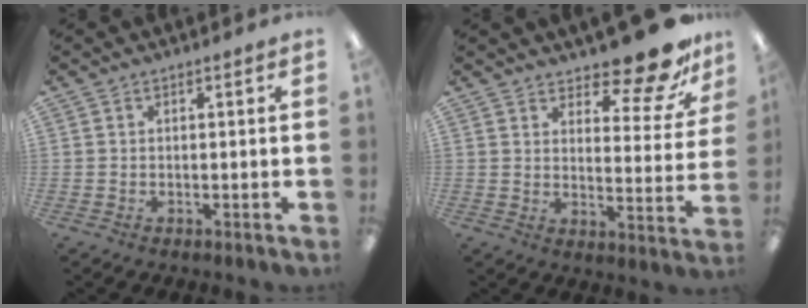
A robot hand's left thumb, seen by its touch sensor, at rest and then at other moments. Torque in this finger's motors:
{"motor_torque": [0.26, 0.37, -0.26, 0.15, 0.05]}